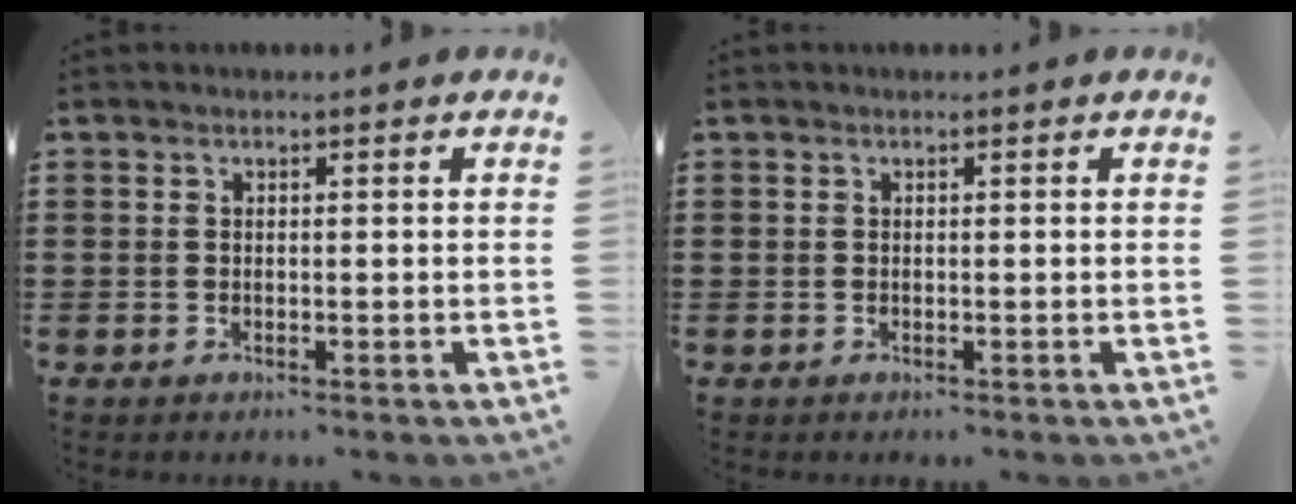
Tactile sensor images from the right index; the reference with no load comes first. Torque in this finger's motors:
{"motor_torque": [-0.35, 0.00, 0.01, -0.01]}